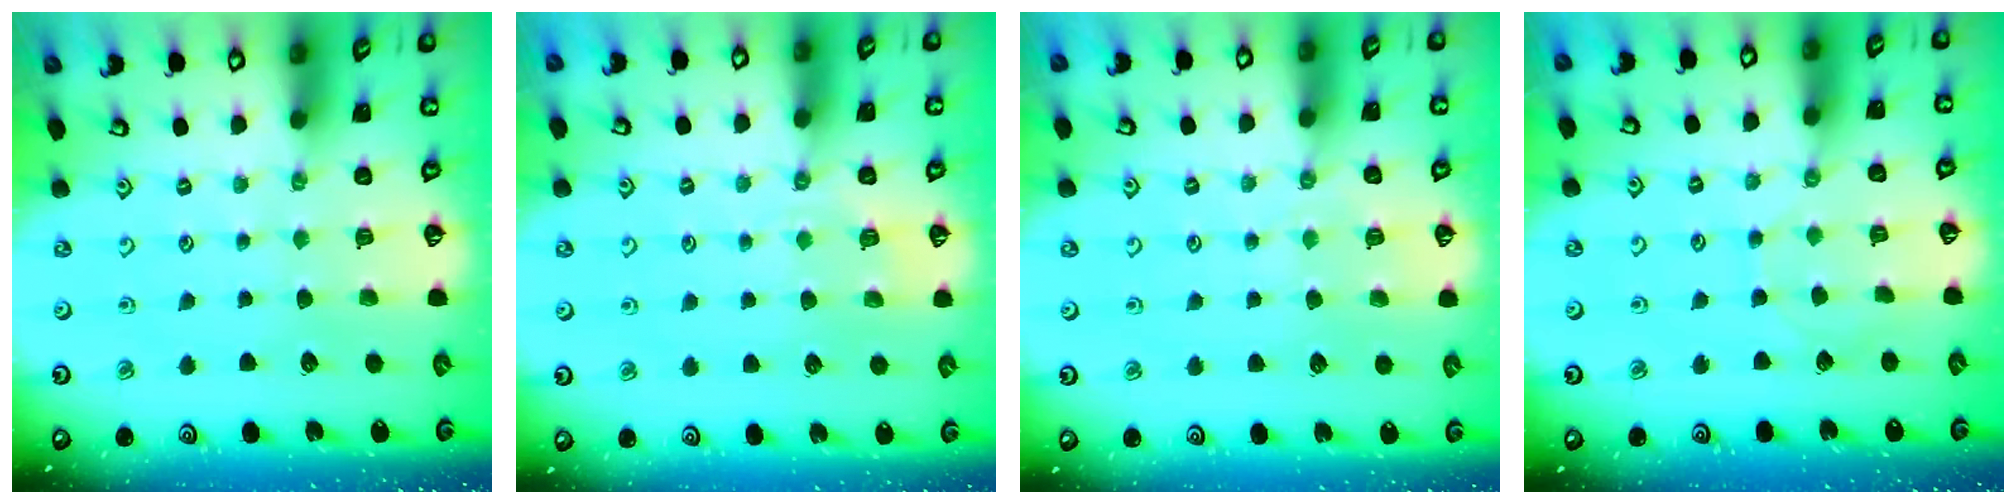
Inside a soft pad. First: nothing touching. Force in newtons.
{"total": 2.8, "press": 2.5, "slide": 1.3}
{"total": 2.5, "press": 2.5, "slide": 0.4}
{"total": 3.8, "press": 3.8, "slide": 0.4}